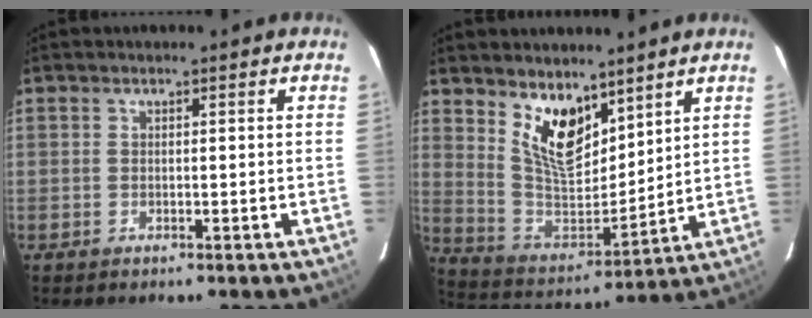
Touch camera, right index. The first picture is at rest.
{"total": 12.7, "force": [8.1, 5.9, 7.7], "torque": [-0.141, -0.013, 0.165]}